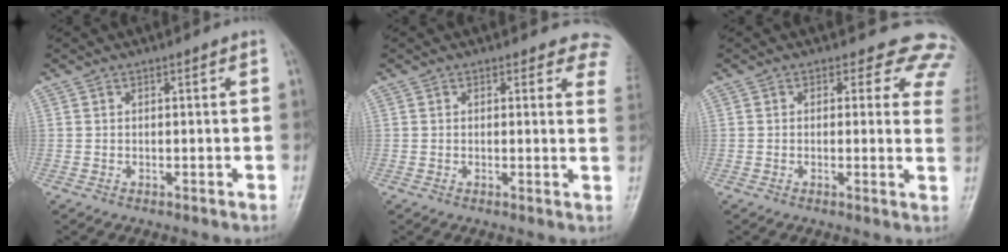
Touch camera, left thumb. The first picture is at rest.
{"total": 6.4, "force": [5.5, 3.0, 1.3], "torque": [0.034, -0.017, 0.027]}
{"total": 9.8, "force": [7.9, 5.2, 2.6], "torque": [0.028, -0.027, 0.050]}